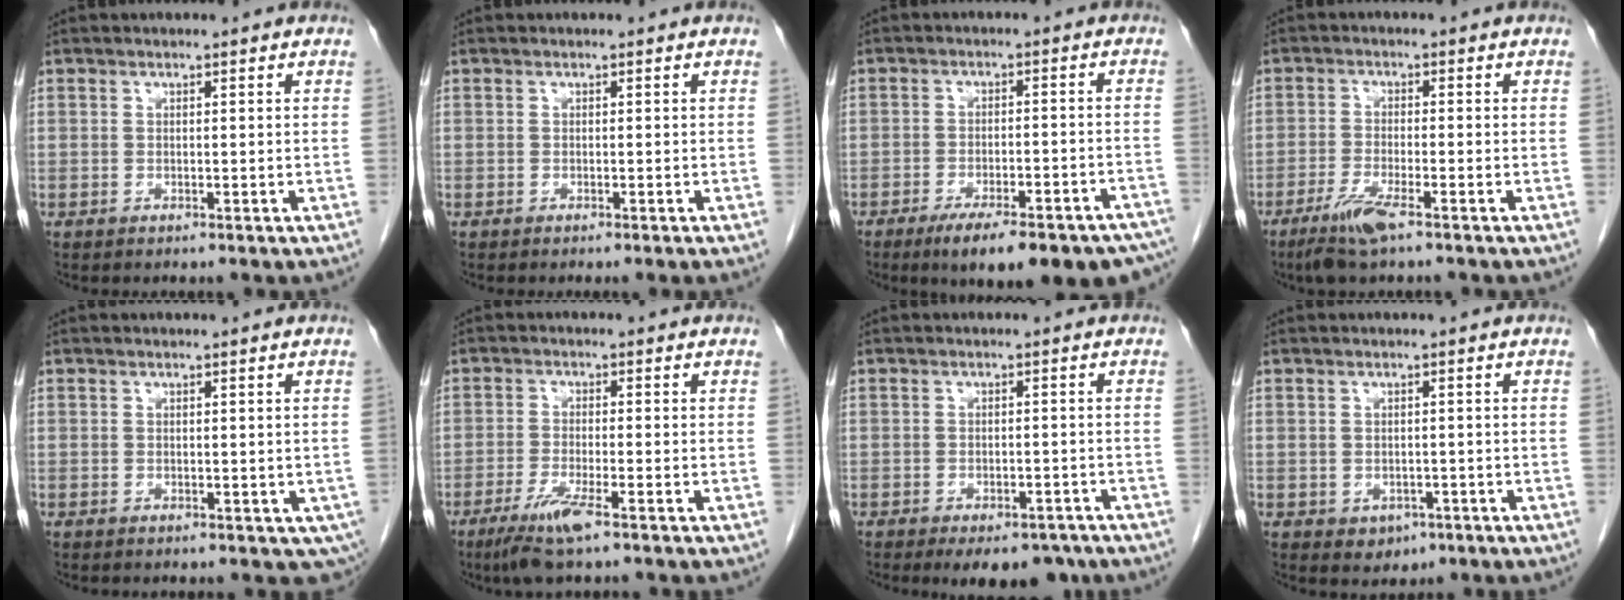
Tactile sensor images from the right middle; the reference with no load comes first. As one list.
[{"total": 0.7, "force": [-0.5, -0.3, 0.4], "torque": [-0.003, 0.004, -0.011]}, {"total": 19.0, "force": [-14.8, 4.4, 11.1], "torque": [-0.100, 0.005, -0.191]}, {"total": 5.2, "force": [-3.4, 0.3, 3.9], "torque": [-0.086, -0.013, -0.067]}, {"total": 2.8, "force": [-0.3, 1.8, 2.1], "torque": [-0.020, -0.004, 0.003]}, {"total": 5.6, "force": [-3.5, 0.1, 4.4], "torque": [-0.094, -0.016, -0.067]}, {"total": 9.2, "force": [-6.9, 4.3, 4.2], "torque": [-0.048, -0.002, -0.091]}, {"total": 2.5, "force": [-1.0, 2.0, 1.2], "torque": [-0.013, 0.002, -0.003]}]